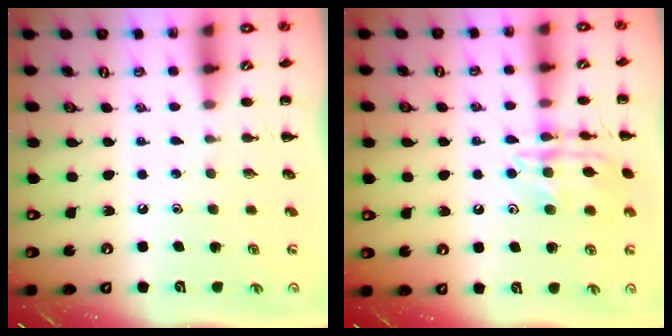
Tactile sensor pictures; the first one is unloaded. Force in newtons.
{"total": 14.0, "press": 13.9, "slide": 0.7}